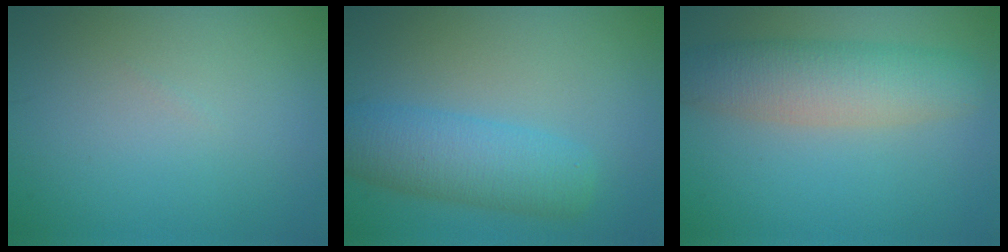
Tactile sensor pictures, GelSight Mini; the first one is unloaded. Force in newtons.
{"total": 5.4, "press": 5.4, "slide": 0.2}
{"total": 5.7, "press": 5.7, "slide": 0.3}